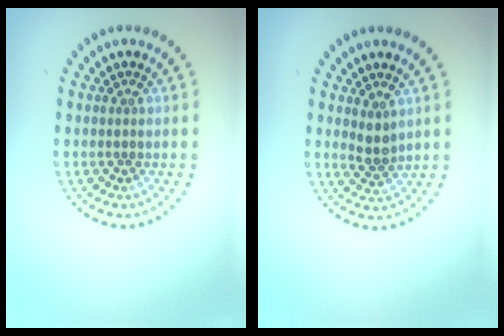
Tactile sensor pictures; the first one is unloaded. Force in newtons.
{"total": 1.9, "press": 1.5, "slide": 1.1}